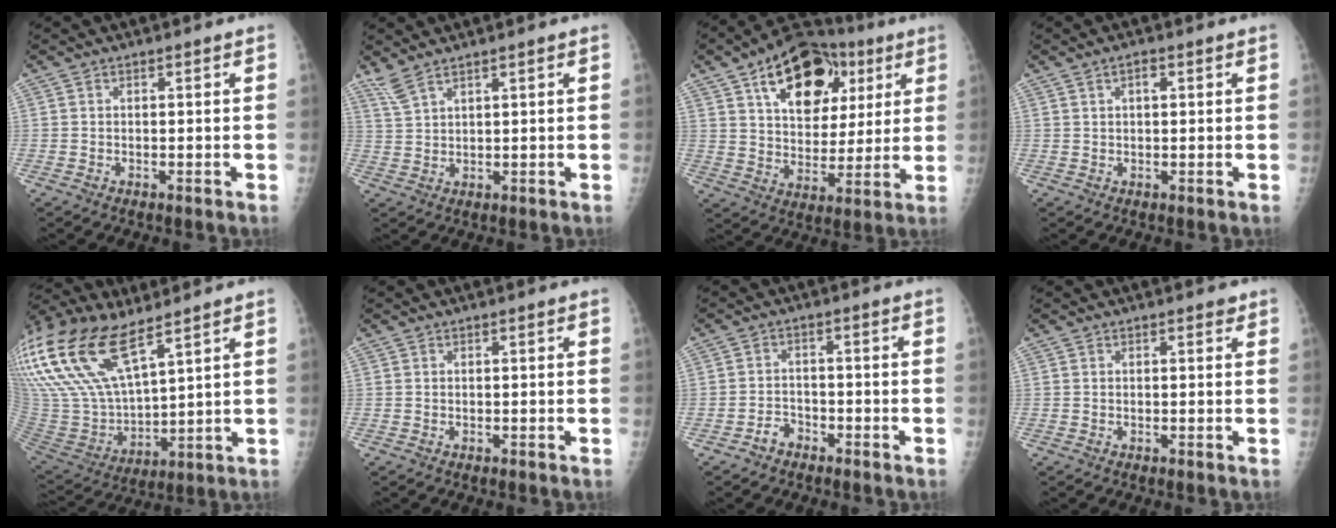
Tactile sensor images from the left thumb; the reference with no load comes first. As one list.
[{"total": 3.3, "force": [2.7, 0.5, 1.8], "torque": [-0.043, -0.005, 0.067]}, {"total": 20.5, "force": [9.0, 12.6, 13.4], "torque": [-0.160, -0.008, 0.141]}, {"total": 1.7, "force": [0.6, 0.9, 1.3], "torque": [-0.015, 0.002, 0.011]}, {"total": 25.9, "force": [15.2, 11.1, 17.7], "torque": [-0.399, -0.020, 0.296]}, {"total": 0.0}, {"total": 3.0, "force": [-2.2, 1.9, 0.6], "torque": [0.000, 0.019, -0.039]}, {"total": 0.7, "force": [0.5, 0.4, 0.3], "torque": [0.001, -0.003, 0.002]}]